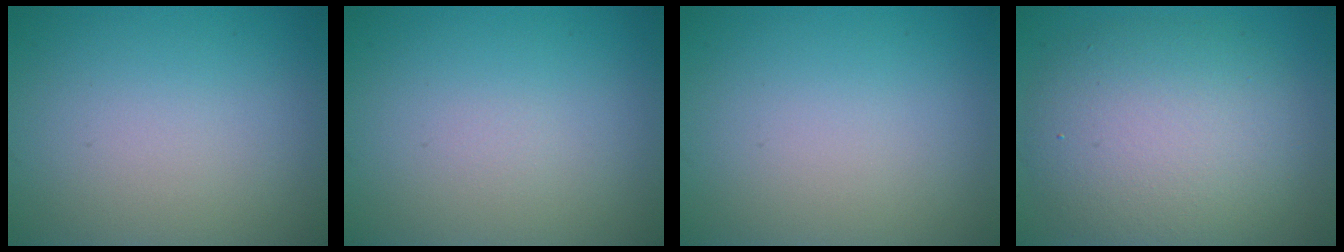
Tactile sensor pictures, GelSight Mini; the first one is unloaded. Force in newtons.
{"total": 0.0}
{"total": 0.0}
{"total": 8.3, "press": 8.3, "slide": 0.4}